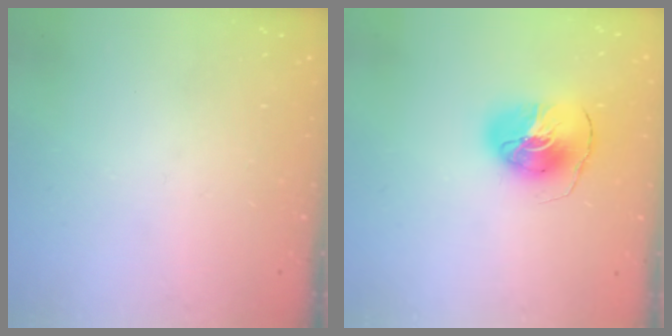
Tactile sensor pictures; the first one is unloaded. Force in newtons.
{"total": 10.5, "press": 10.5, "slide": 1.3}